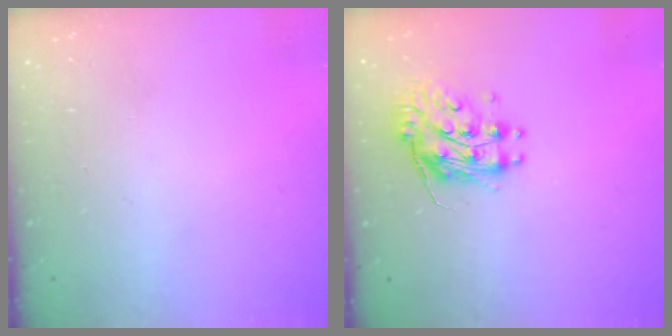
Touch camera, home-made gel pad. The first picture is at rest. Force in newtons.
{"total": 10.4, "press": 10.4, "slide": 0.8}